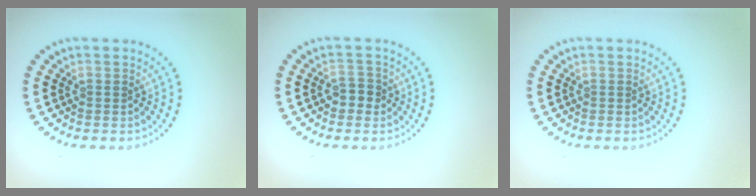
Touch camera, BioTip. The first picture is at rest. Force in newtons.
{"total": 1.9, "press": 1.8, "slide": 0.6}
{"total": 0.0}